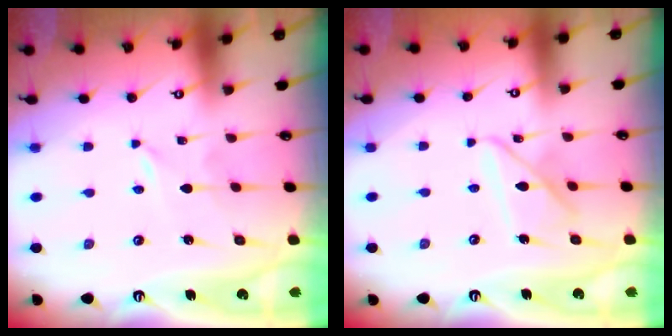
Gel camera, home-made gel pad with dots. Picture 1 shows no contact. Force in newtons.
{"total": 11.4, "press": 11.4, "slide": 1.0}